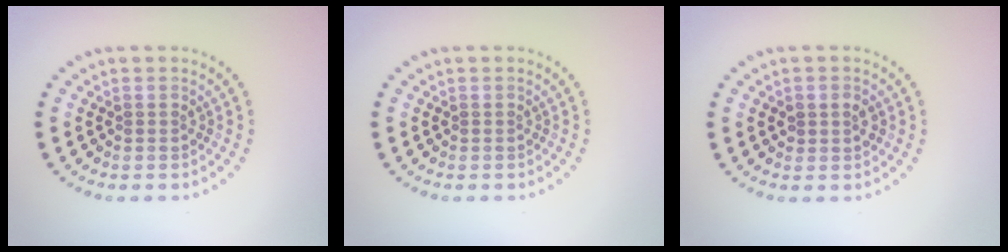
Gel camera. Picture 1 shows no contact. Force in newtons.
{"total": 0.0}
{"total": 1.6, "press": 1.5, "slide": 0.4}